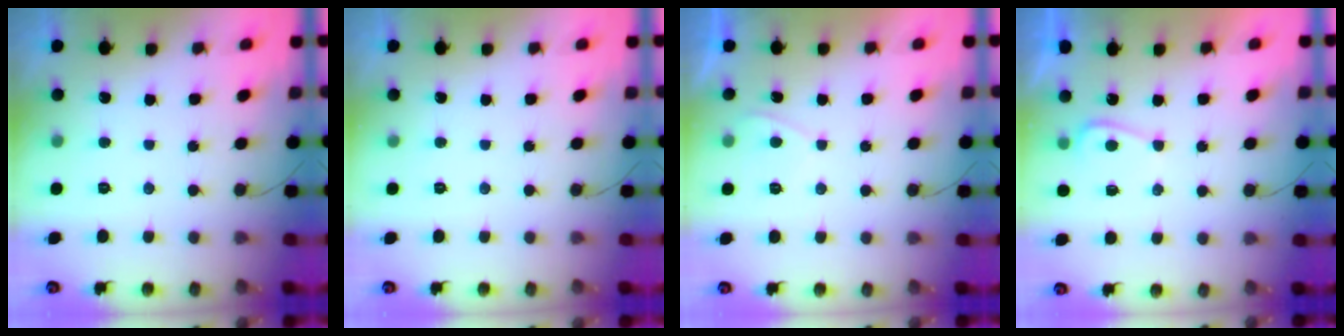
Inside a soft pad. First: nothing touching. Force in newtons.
{"total": 0.0}
{"total": 1.2, "press": 1.1, "slide": 0.5}
{"total": 3.3, "press": 3.2, "slide": 0.5}